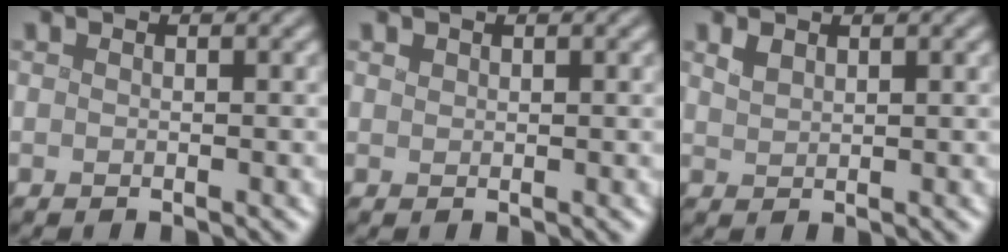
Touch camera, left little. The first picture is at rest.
{"total": 0.5, "force": [0.4, 0.3, 0.1], "torque": [-0.001, -0.001, 0.009]}
{"total": 1.2, "force": [1.0, 0.6, 0.5], "torque": [-0.016, 0.002, 0.023]}